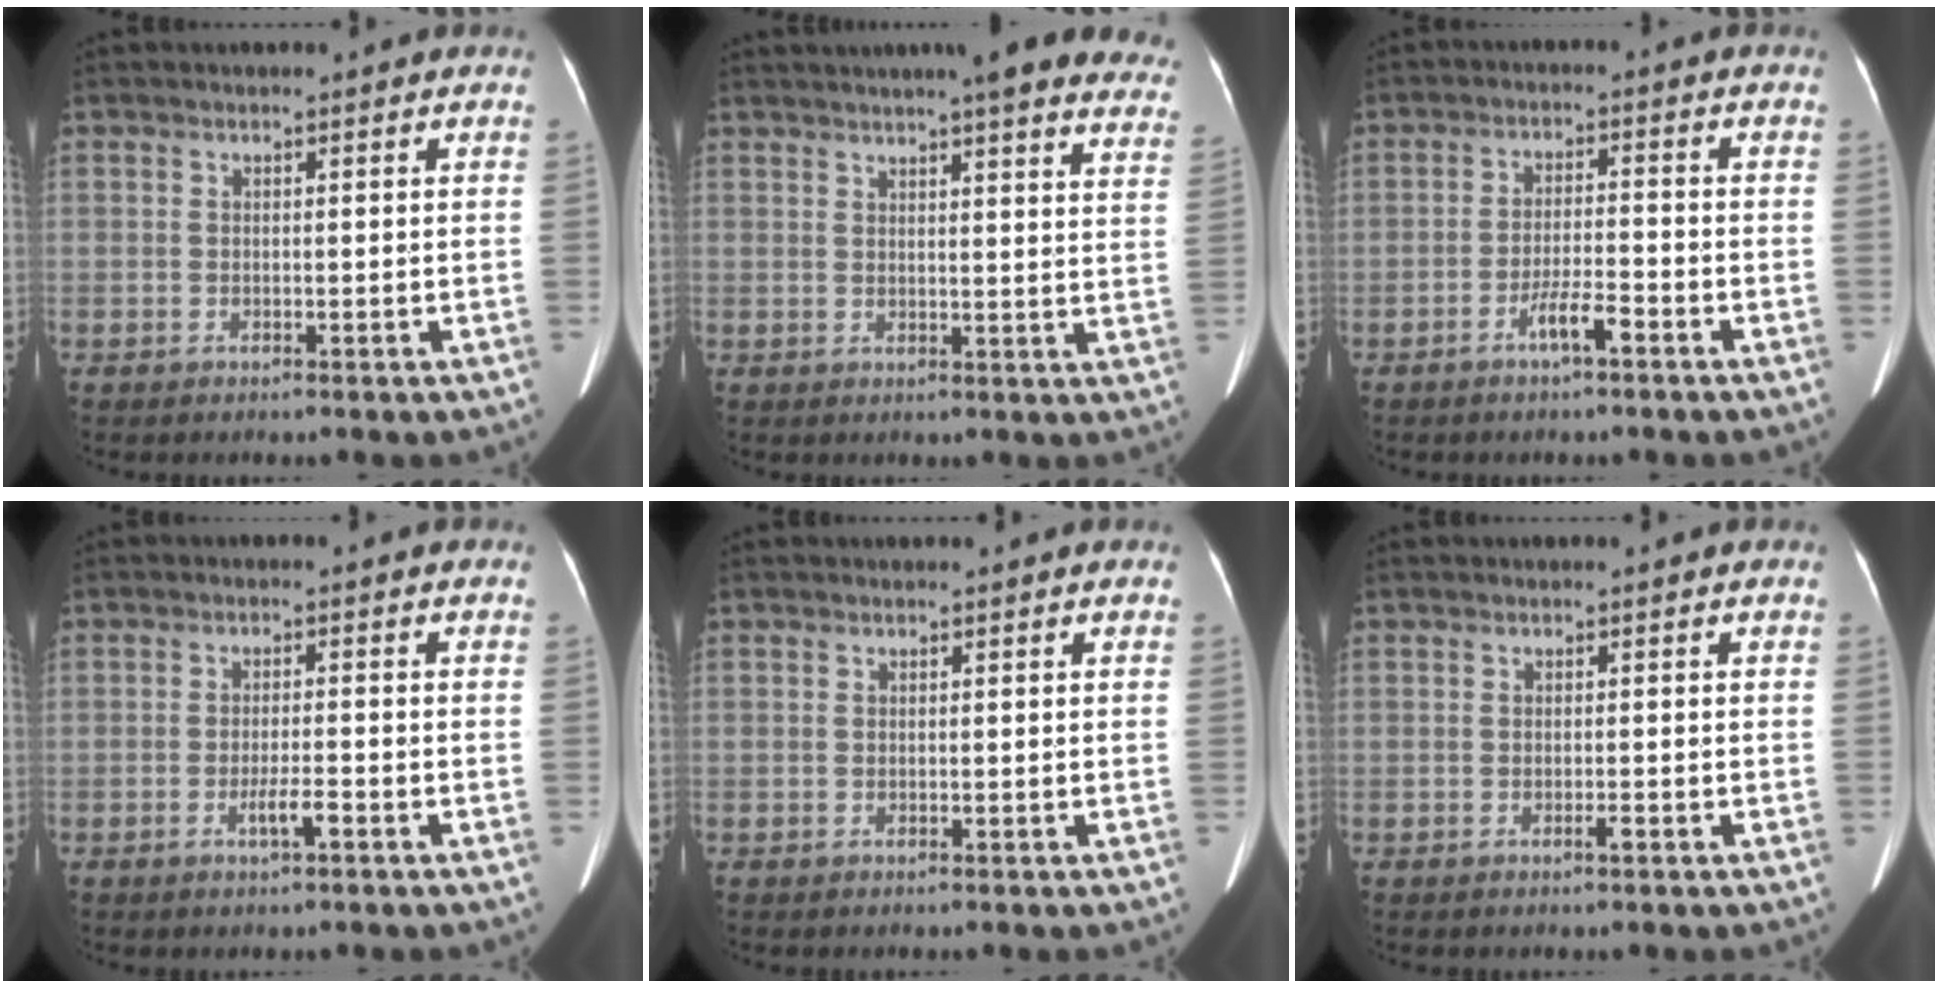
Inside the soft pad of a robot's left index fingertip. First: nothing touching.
{"total": 20.1, "force": [17.3, 2.1, 9.9], "torque": [-0.115, -0.009, 0.190]}
{"total": 4.1, "force": [-2.6, 0.4, 3.1], "torque": [-0.057, 0.000, -0.052]}
{"total": 2.7, "force": [-1.5, 0.1, 2.3], "torque": [-0.041, -0.001, -0.029]}
{"total": 0.0}
{"total": 0.8, "force": [-0.5, 0.0, 0.6], "torque": [-0.009, 0.000, -0.009]}